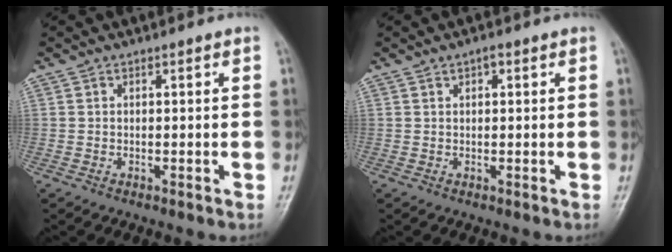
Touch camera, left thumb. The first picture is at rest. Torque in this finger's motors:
{"motor_torque": [-0.14, -0.03, -0.12, -0.16, 0.00]}